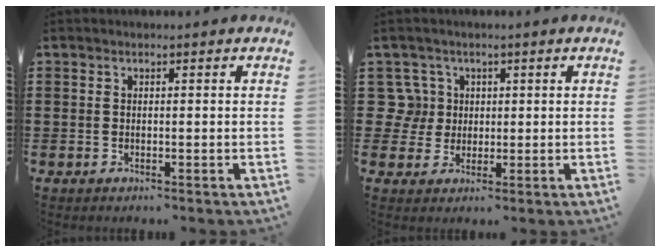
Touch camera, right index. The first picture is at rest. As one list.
[{"total": 5.5, "force": [1.1, 5.3, 1.3], "torque": [-0.064, 0.012, 0.016]}]